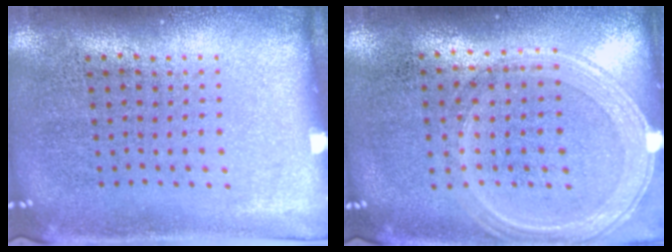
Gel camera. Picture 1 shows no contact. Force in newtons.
{"total": 1.2, "press": 1.1, "slide": 0.5}